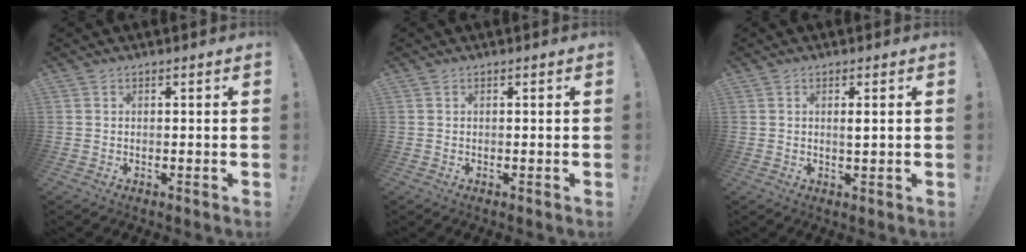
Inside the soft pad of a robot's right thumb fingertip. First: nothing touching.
{"total": 0.0}
{"total": 1.5, "force": [0.4, 0.0, 1.5], "torque": [-0.013, -0.008, 0.003]}